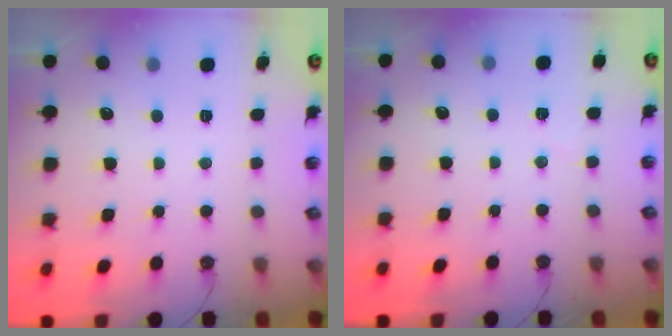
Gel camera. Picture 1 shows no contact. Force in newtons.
{"total": 1.5, "press": 1.5, "slide": 0.5}